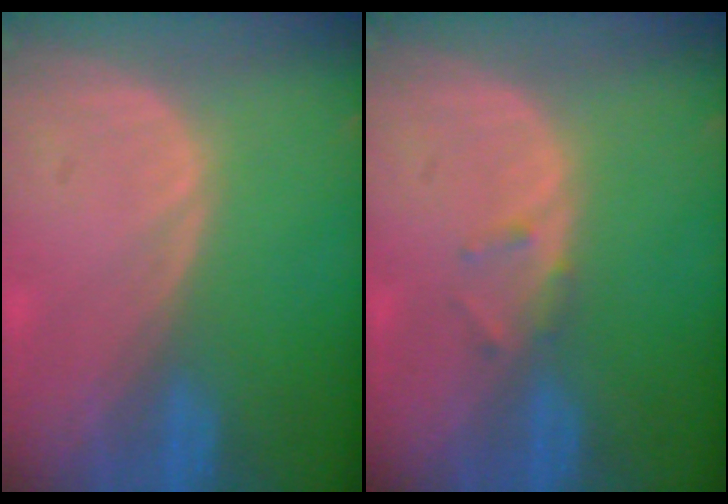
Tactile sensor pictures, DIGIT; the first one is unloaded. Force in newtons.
{"total": 1.3, "press": 1.3, "slide": 0.4}